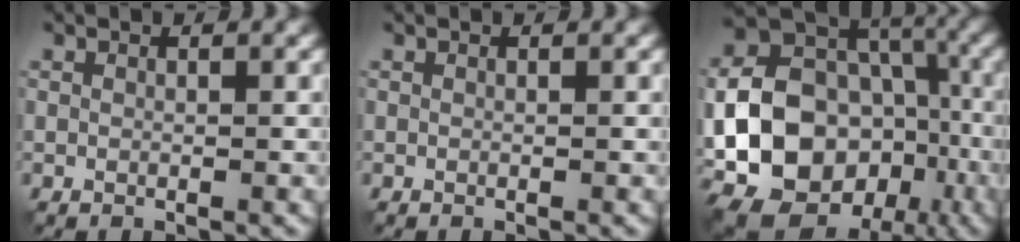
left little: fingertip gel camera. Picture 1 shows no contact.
{"total": 0.0}
{"total": 20.4, "force": [-5.1, 17.0, 10.1], "torque": [-0.202, -0.026, -0.083]}